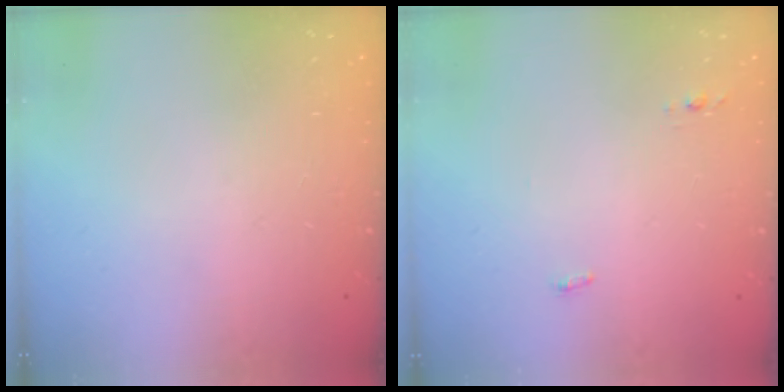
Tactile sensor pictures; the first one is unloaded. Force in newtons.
{"total": 3.4, "press": 3.2, "slide": 1.1}